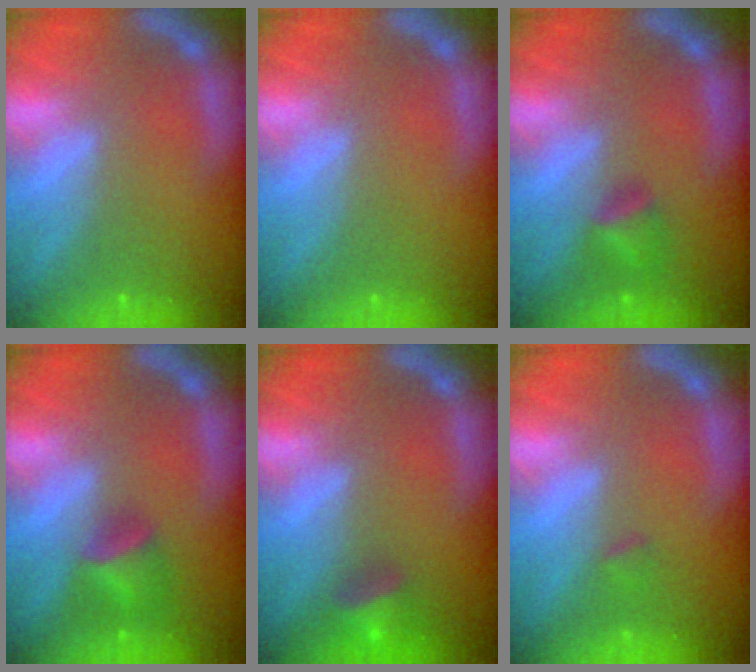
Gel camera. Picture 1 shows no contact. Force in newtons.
{"total": 0.0}
{"total": 2.4}
{"total": 3.4}
{"total": 3.4}
{"total": 0.9}